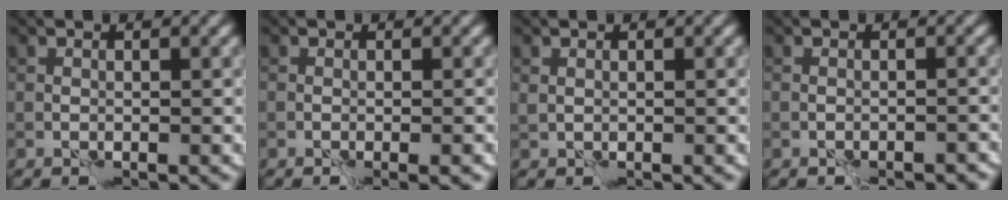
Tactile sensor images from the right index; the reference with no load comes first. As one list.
[{"total": 1.8, "force": [-0.9, 0.3, 1.5], "torque": [-0.018, -0.002, -0.012]}, {"total": 0.0}, {"total": 1.8, "force": [-1.5, 0.5, 0.8], "torque": [-0.012, 0.004, -0.020]}]